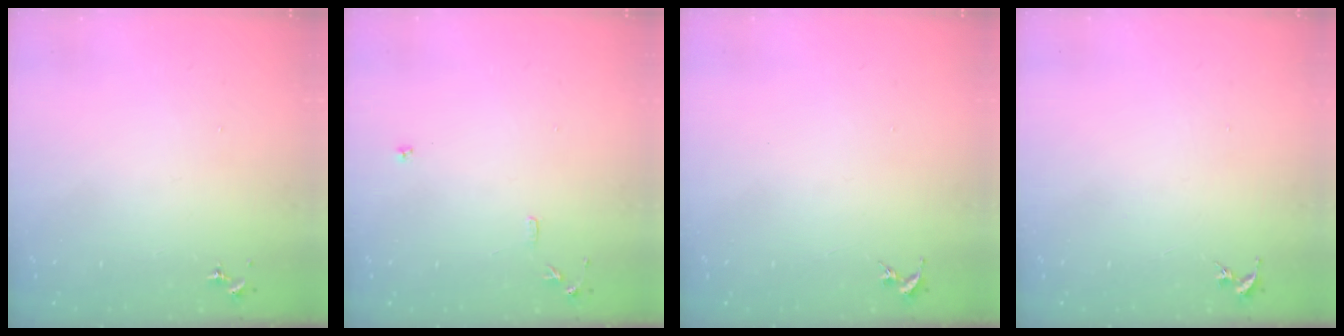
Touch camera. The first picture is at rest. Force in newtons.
{"total": 7.3, "press": 7.3, "slide": 0.8}
{"total": 0.0}
{"total": 0.0}